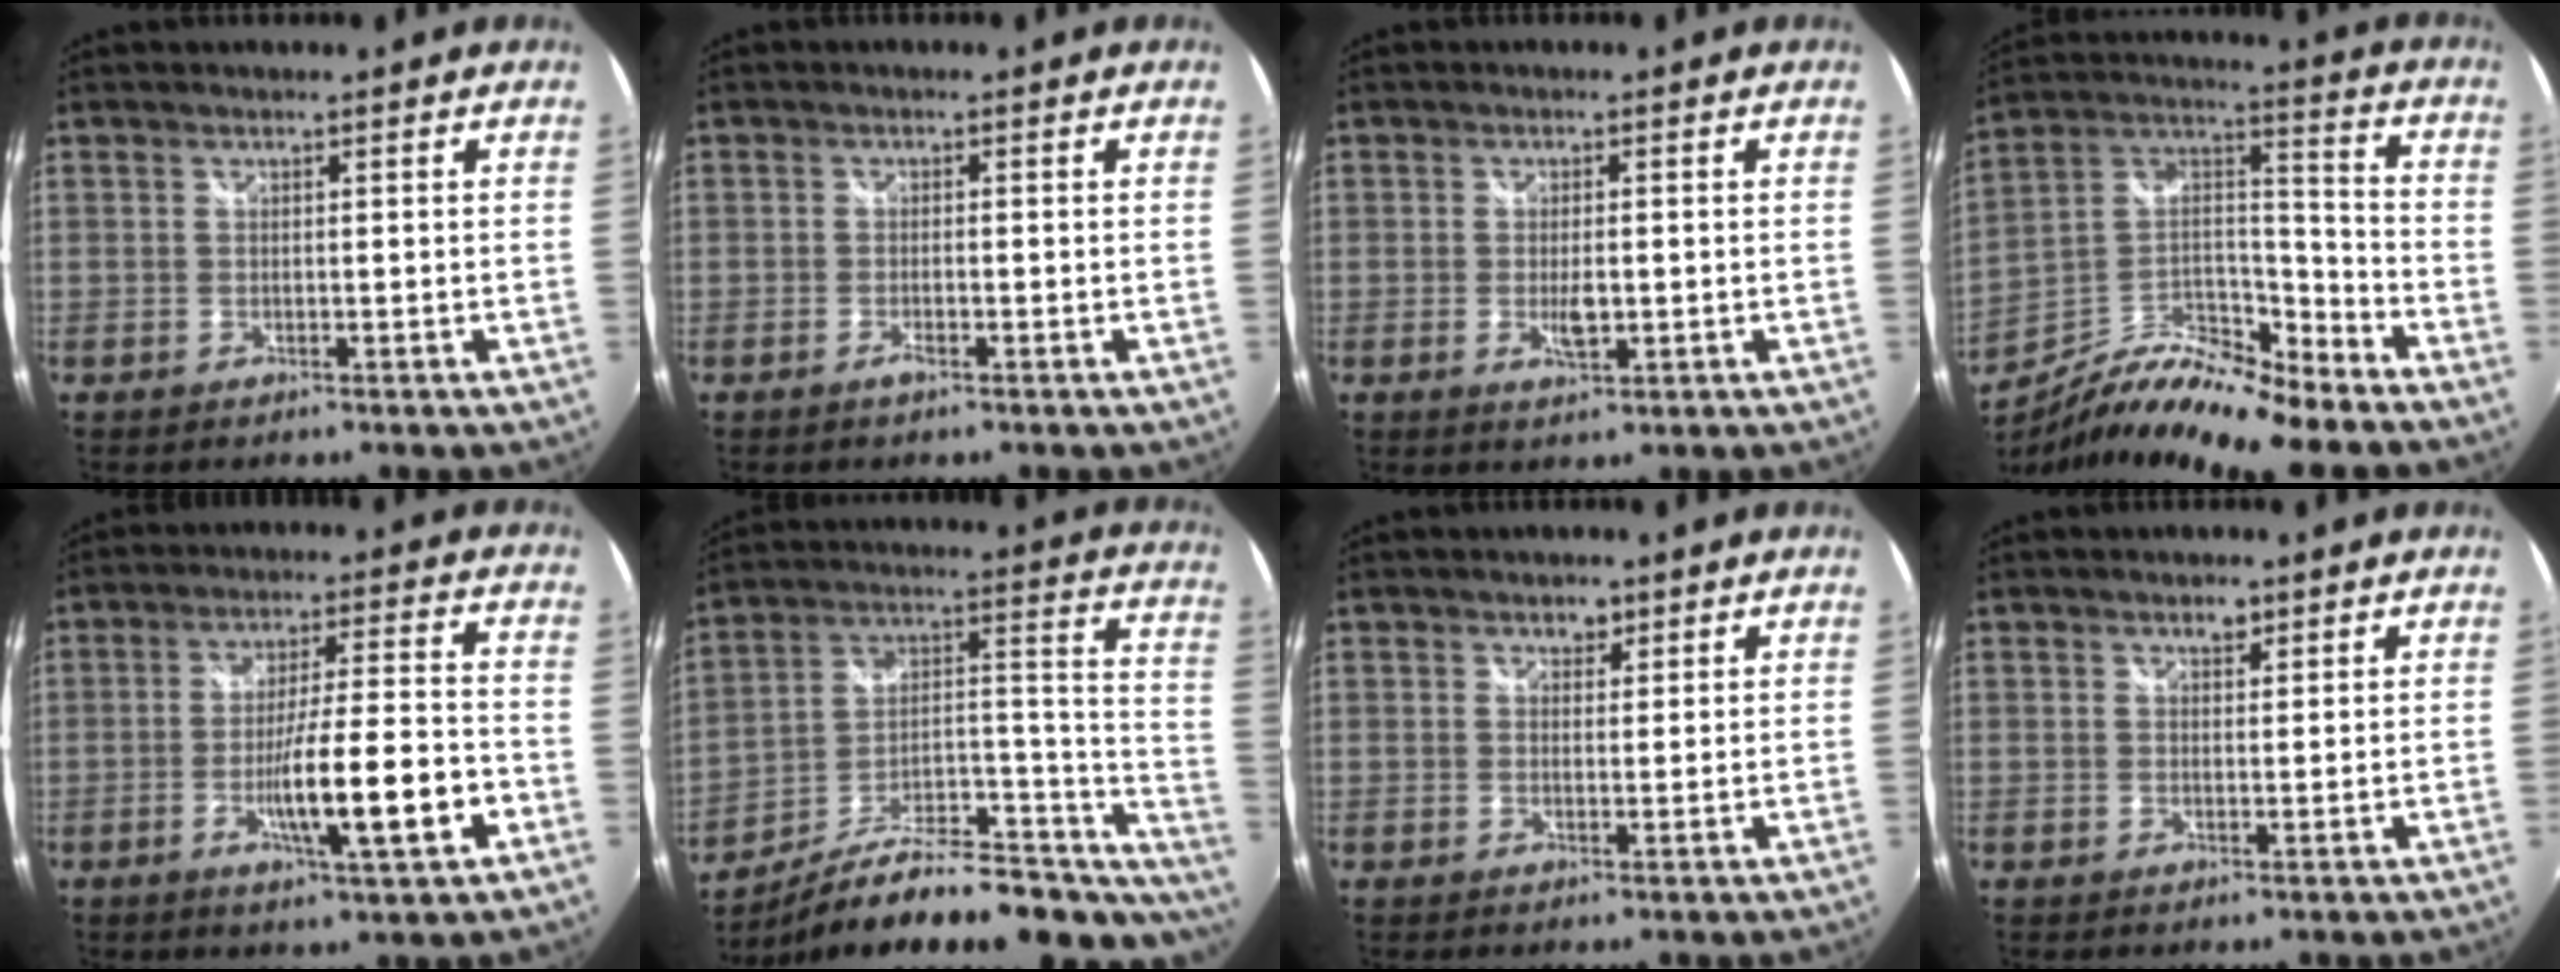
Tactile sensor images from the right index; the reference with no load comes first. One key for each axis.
{"total": 1.4, "fx": -0.8, "fy": 0.3, "fz": 1.1, "tx": -0.023, "ty": -0.002, "tz": -0.015}
{"total": 3.6, "fx": -0.6, "fy": 1.5, "fz": 3.2, "tx": -0.055, "ty": -0.008, "tz": -0.008}
{"total": 15.1, "fx": -12.3, "fy": 1.9, "fz": 8.6, "tx": -0.161, "ty": 0.003, "tz": -0.237}
{"total": 12.5, "fx": -4.4, "fy": 0.7, "fz": 11.7, "tx": -0.197, "ty": -0.018, "tz": -0.067}
{"total": 25.3, "fx": -14.4, "fy": 10.4, "fz": 18.0, "tx": -0.237, "ty": 0.026, "tz": -0.213}
{"total": 1.8, "fx": 1.0, "fy": 1.4, "fz": 0.6, "tx": -0.004, "ty": 0.006, "tz": 0.015}
{"total": 1.7, "fx": 1.1, "fy": 1.1, "fz": 0.9, "tx": -0.010, "ty": 0.005, "tz": 0.017}